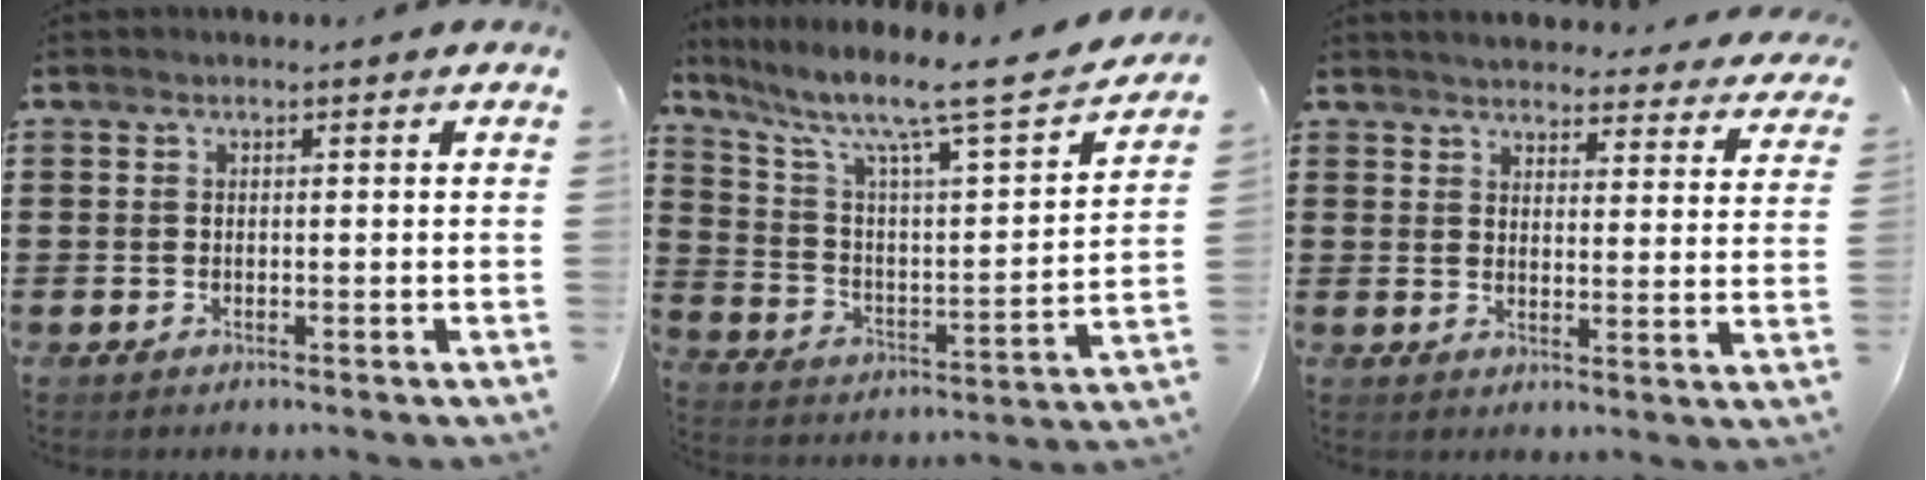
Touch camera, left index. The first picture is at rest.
{"total": 8.9, "force": [6.8, 0.9, 5.7], "torque": [-0.131, -0.053, 0.102]}
{"total": 3.7, "force": [3.7, 0.0, 0.3], "torque": [-0.016, -0.030, 0.060]}